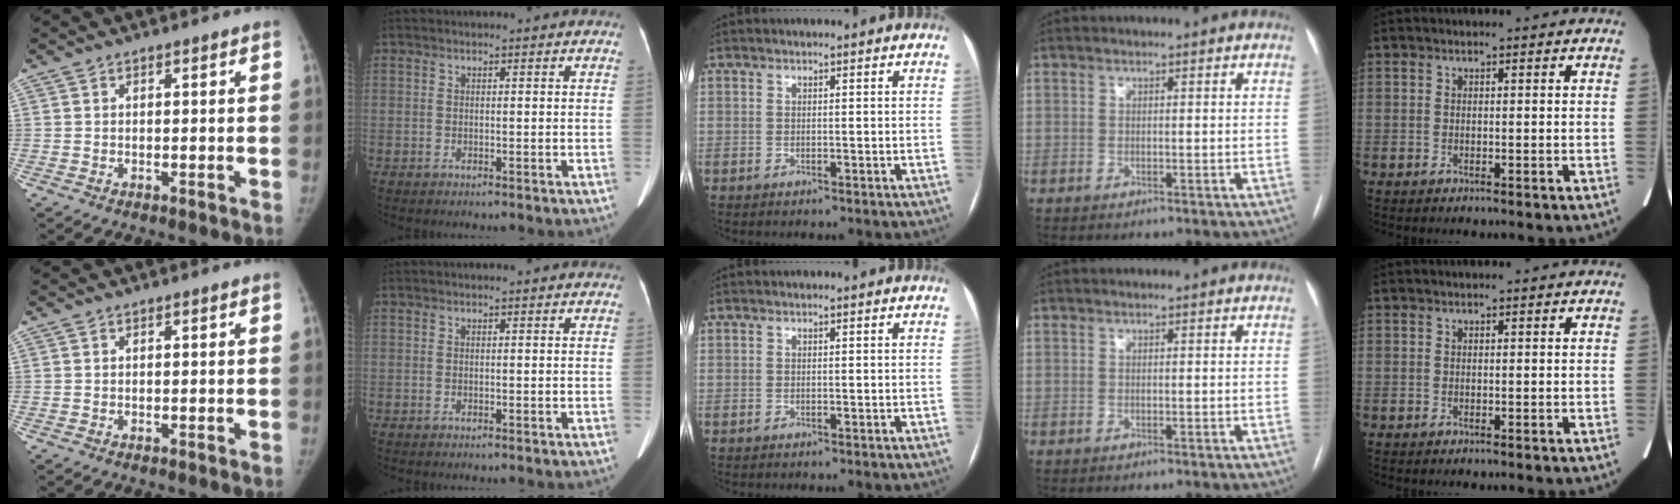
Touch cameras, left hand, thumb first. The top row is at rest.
{}